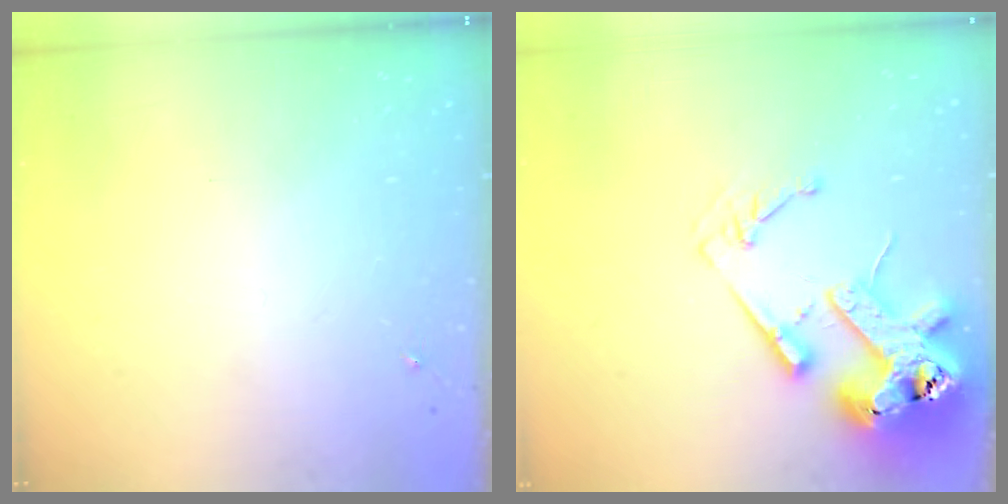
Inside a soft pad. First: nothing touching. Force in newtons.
{"total": 18.0, "press": 17.9, "slide": 2.6}